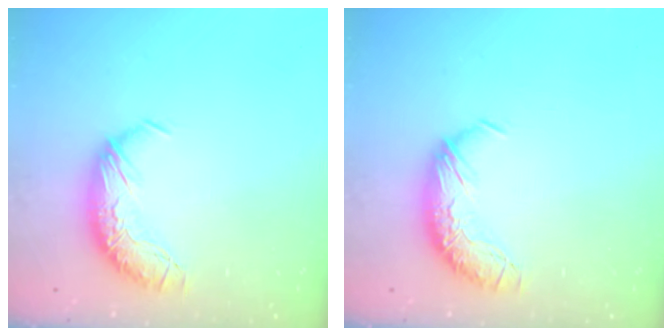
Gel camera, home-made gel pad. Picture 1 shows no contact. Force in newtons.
{"total": 0.0}